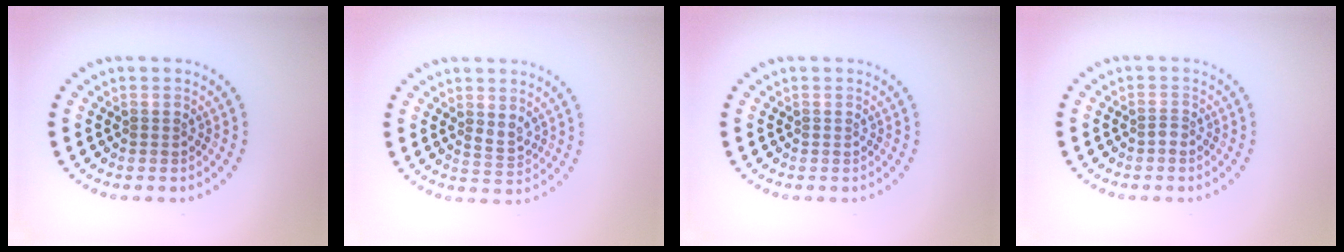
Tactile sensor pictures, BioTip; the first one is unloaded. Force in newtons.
{"total": 1.3, "press": 1.2, "slide": 0.6}
{"total": 0.0}
{"total": 0.9, "press": 0.6, "slide": 0.6}